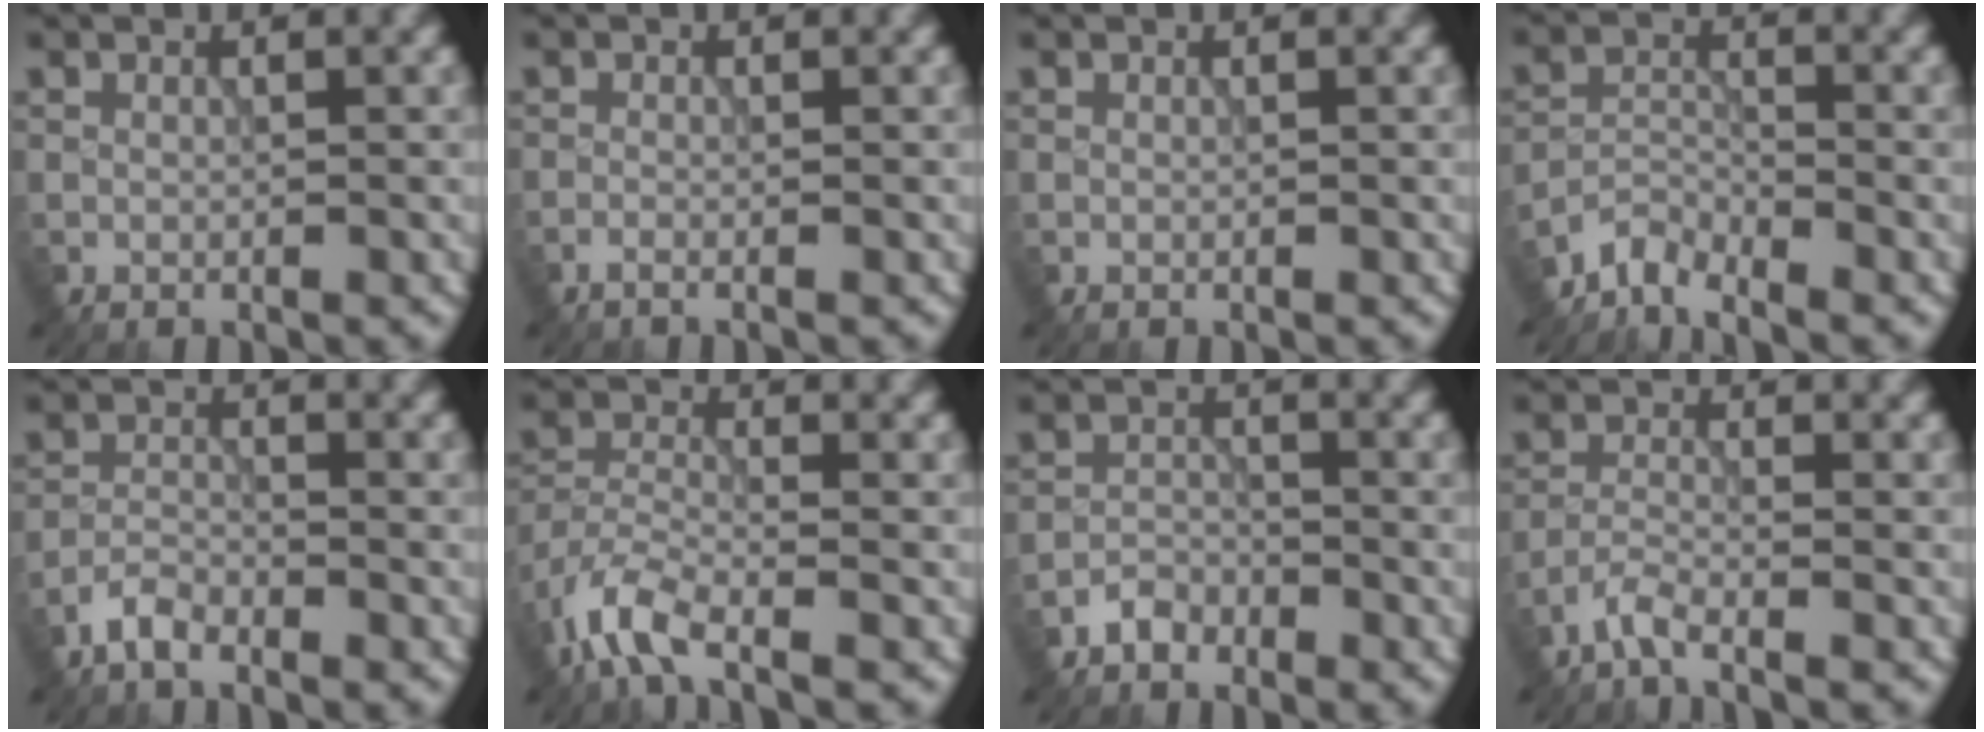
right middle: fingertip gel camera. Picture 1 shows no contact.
{"total": 0.9, "force": [-0.7, 0.0, 0.6], "torque": [-0.012, -0.002, -0.015]}
{"total": 0.0}
{"total": 2.9, "force": [-2.8, 0.5, 0.5], "torque": [-0.005, 0.001, -0.065]}
{"total": 2.5, "force": [-2.1, 0.8, 1.1], "torque": [-0.021, 0.003, -0.047]}
{"total": 5.5, "force": [-3.9, 1.7, 3.4], "torque": [-0.071, -0.007, -0.089]}
{"total": 1.9, "force": [-1.7, 0.9, 0.3], "torque": [0.002, 0.006, -0.034]}
{"total": 2.4, "force": [-2.0, 0.2, 1.3], "torque": [-0.029, -0.003, -0.051]}